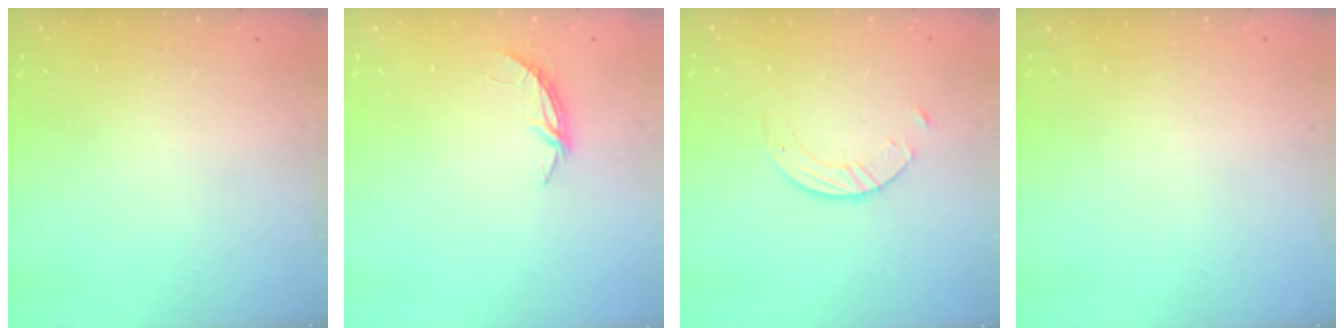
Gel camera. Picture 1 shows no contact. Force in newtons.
{"total": 4.4, "press": 4.3, "slide": 0.4}
{"total": 1.4, "press": 1.4, "slide": 0.2}
{"total": 0.0}